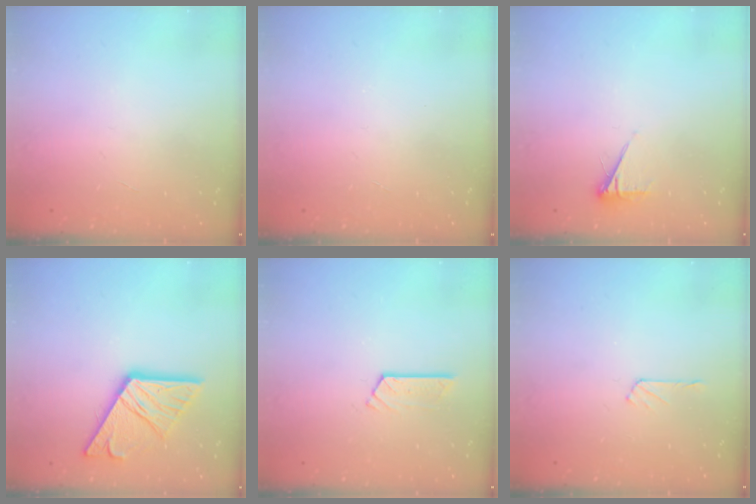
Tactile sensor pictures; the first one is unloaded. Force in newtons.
{"total": 0.0}
{"total": 5.5, "press": 5.5, "slide": 0.7}
{"total": 16.9, "press": 16.8, "slide": 1.9}
{"total": 5.3, "press": 5.3, "slide": 0.4}
{"total": 4.2, "press": 4.1, "slide": 0.4}